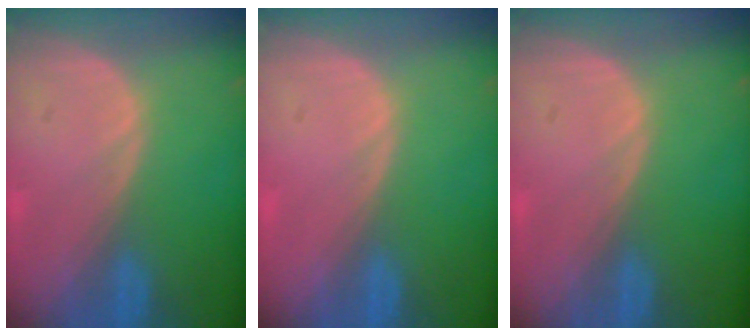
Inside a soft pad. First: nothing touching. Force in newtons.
{"total": 0.0}
{"total": 0.0}